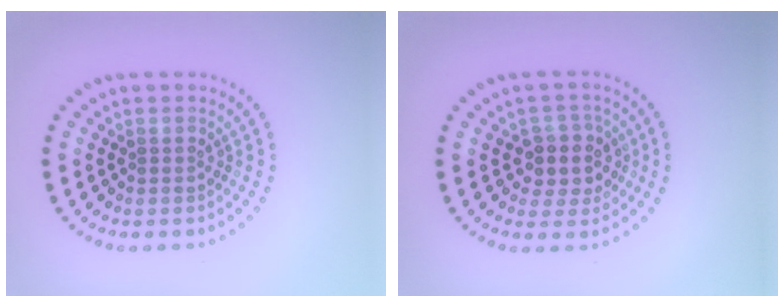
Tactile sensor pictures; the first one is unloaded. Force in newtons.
{"total": 3.2, "press": 2.8, "slide": 1.5}